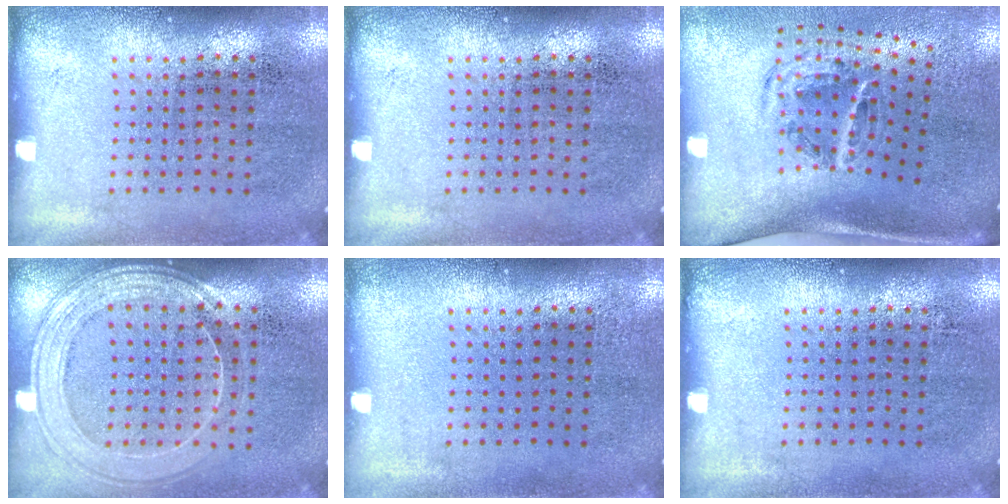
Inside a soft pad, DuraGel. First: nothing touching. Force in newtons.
{"total": 0.0}
{"total": 2.0, "press": 1.2, "slide": 1.5}
{"total": 1.6, "press": 1.5, "slide": 0.6}
{"total": 0.0}
{"total": 0.0}